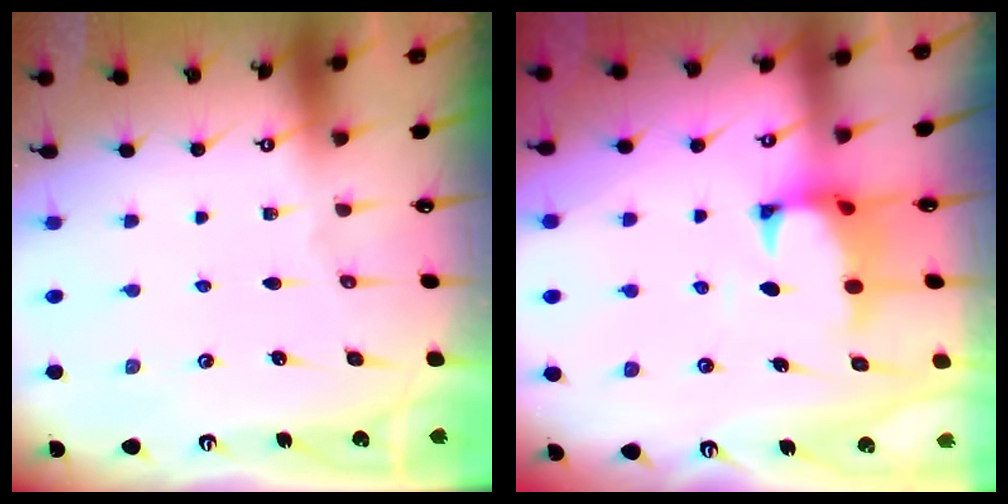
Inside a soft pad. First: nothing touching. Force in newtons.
{"total": 1.0, "press": 0.1, "slide": 1.0}